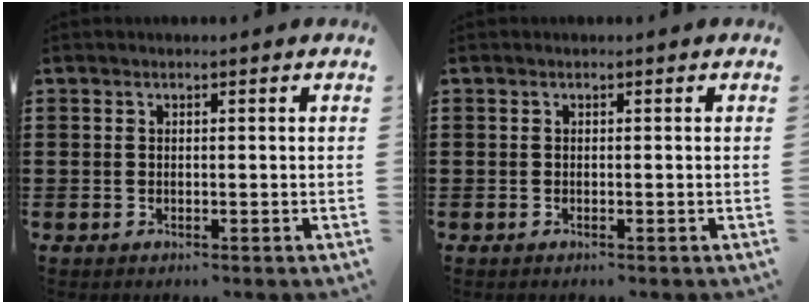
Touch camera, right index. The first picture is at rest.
{"total": 0.0}